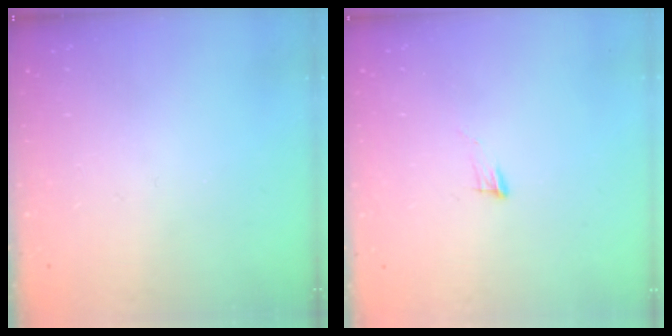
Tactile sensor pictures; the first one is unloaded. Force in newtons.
{"total": 5.2, "press": 5.1, "slide": 1.0}